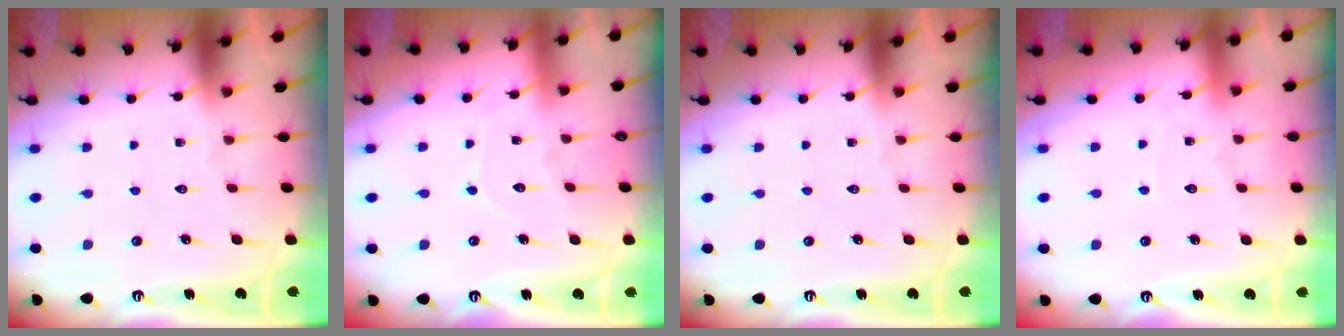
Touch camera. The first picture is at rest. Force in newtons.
{"total": 5.3, "press": 5.3, "slide": 0.6}
{"total": 0.0}
{"total": 4.5, "press": 4.5, "slide": 0.5}